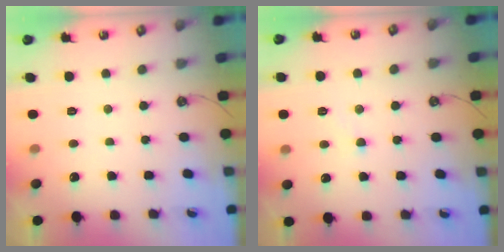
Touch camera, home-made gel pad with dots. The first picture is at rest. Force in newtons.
{"total": 2.4, "press": 2.4, "slide": 0.3}